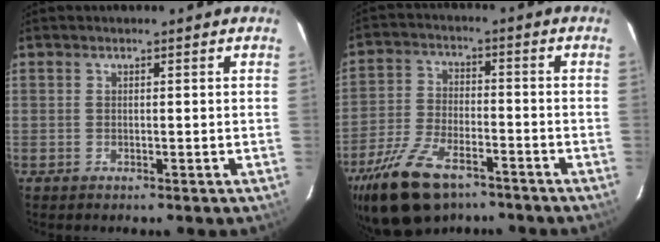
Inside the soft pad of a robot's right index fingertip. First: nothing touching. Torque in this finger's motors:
{"motor_torque": [1.09, -1.05, 0.69, 0.18]}